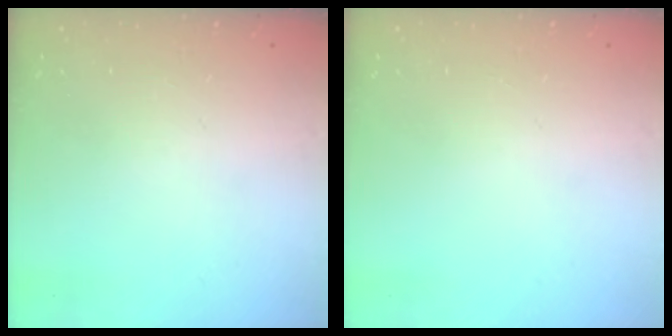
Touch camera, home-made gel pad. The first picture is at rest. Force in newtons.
{"total": 0.0}